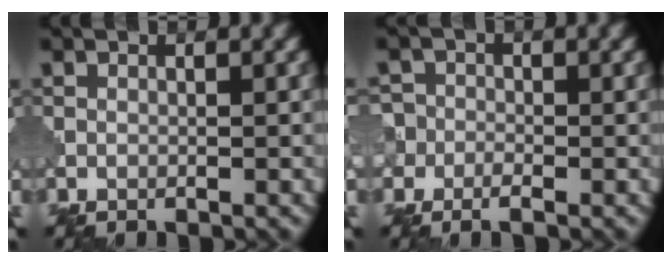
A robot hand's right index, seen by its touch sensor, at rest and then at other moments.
{"total": 2.7, "force": [-1.0, 2.2, 1.3], "torque": [-0.006, 0.006, -0.037]}